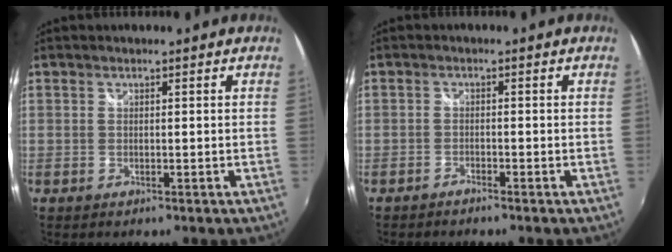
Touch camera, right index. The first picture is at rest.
{"total": 1.4, "force": [-1.3, 0.2, 0.2], "torque": [-0.015, -0.003, -0.027]}